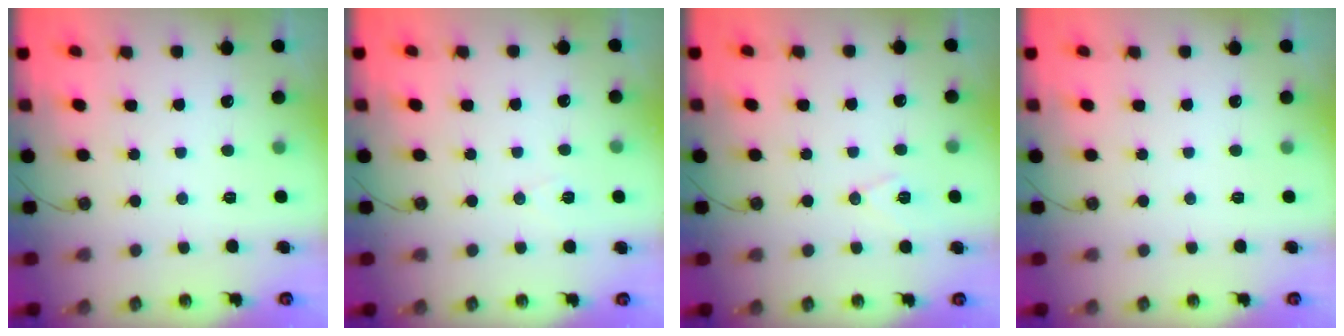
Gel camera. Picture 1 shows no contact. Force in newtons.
{"total": 6.4, "press": 4.6, "slide": 4.5}
{"total": 7.2, "press": 6.2, "slide": 3.7}
{"total": 0.0}